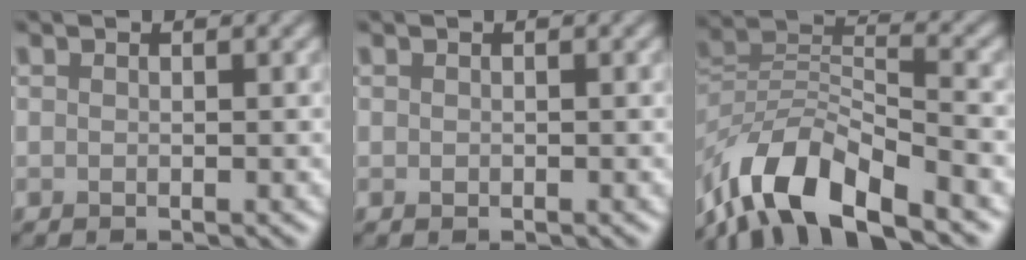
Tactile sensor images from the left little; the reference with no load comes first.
{"total": 0.0}
{"total": 9.9, "force": [-7.1, 3.5, 5.9], "torque": [-0.101, 0.003, -0.148]}